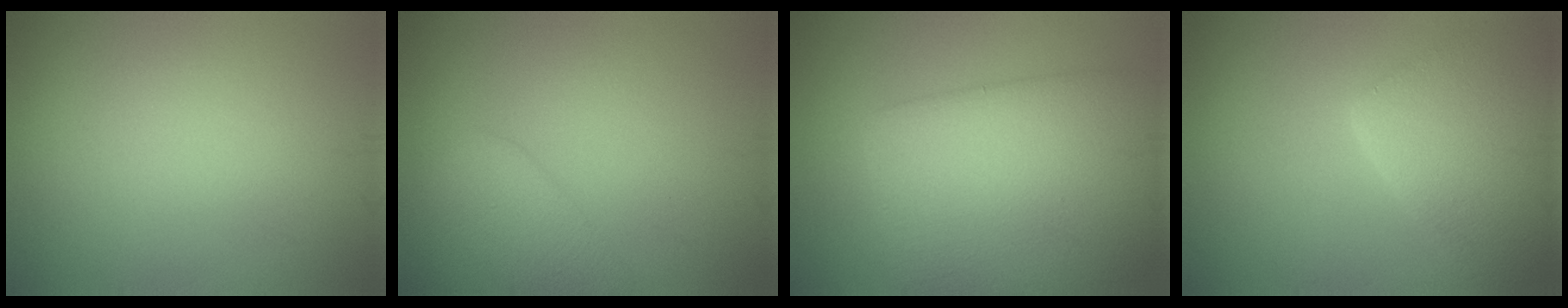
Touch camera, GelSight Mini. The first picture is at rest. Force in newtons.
{"total": 3.9, "press": 3.9, "slide": 0.3}
{"total": 11.2, "press": 11.2, "slide": 0.4}
{"total": 6.5, "press": 6.5, "slide": 0.4}